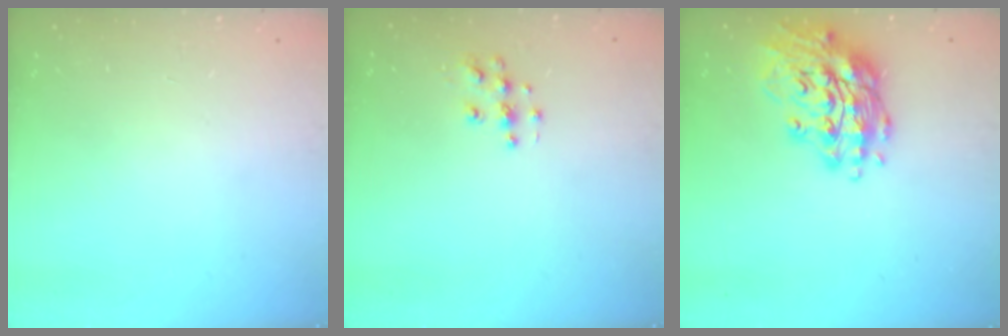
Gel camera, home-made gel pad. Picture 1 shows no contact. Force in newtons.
{"total": 5.9, "press": 5.9, "slide": 0.1}
{"total": 16.9, "press": 16.6, "slide": 3.1}